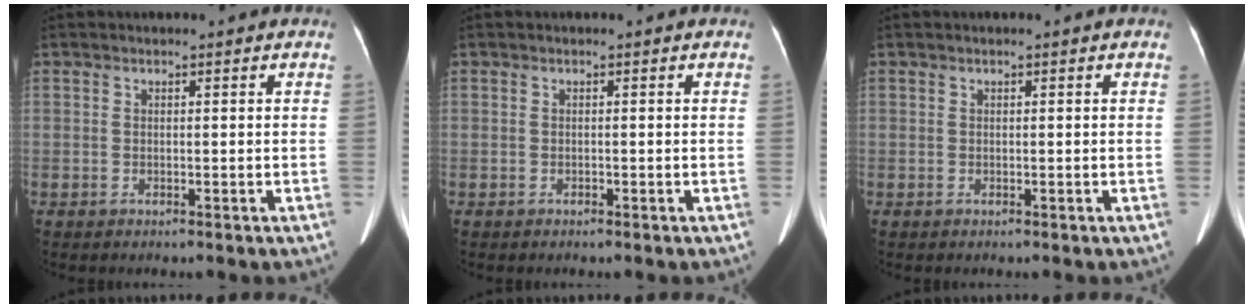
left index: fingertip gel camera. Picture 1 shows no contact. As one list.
[{"total": 0.0}, {"total": 0.0}]